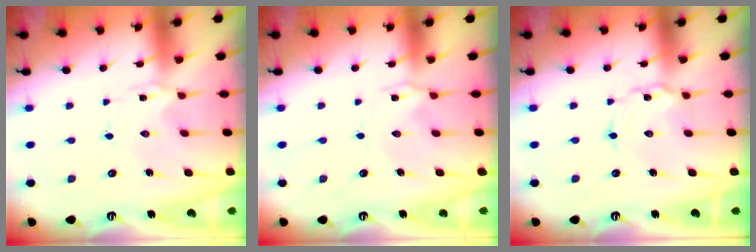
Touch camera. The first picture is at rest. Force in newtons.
{"total": 1.5, "press": 1.5, "slide": 0.1}
{"total": 2.7, "press": 2.7, "slide": 0.3}